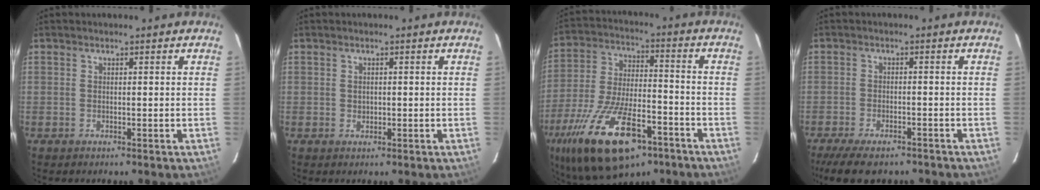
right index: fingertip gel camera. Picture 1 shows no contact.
{"total": 1.0, "force": [0.1, 0.9, 0.4], "torque": [-0.005, 0.003, 0.002]}
{"total": 24.5, "force": [-13.9, 10.4, 17.3], "torque": [-0.354, -0.043, -0.228]}
{"total": 9.9, "force": [-7.9, 3.3, 5.0], "torque": [-0.118, -0.026, -0.130]}